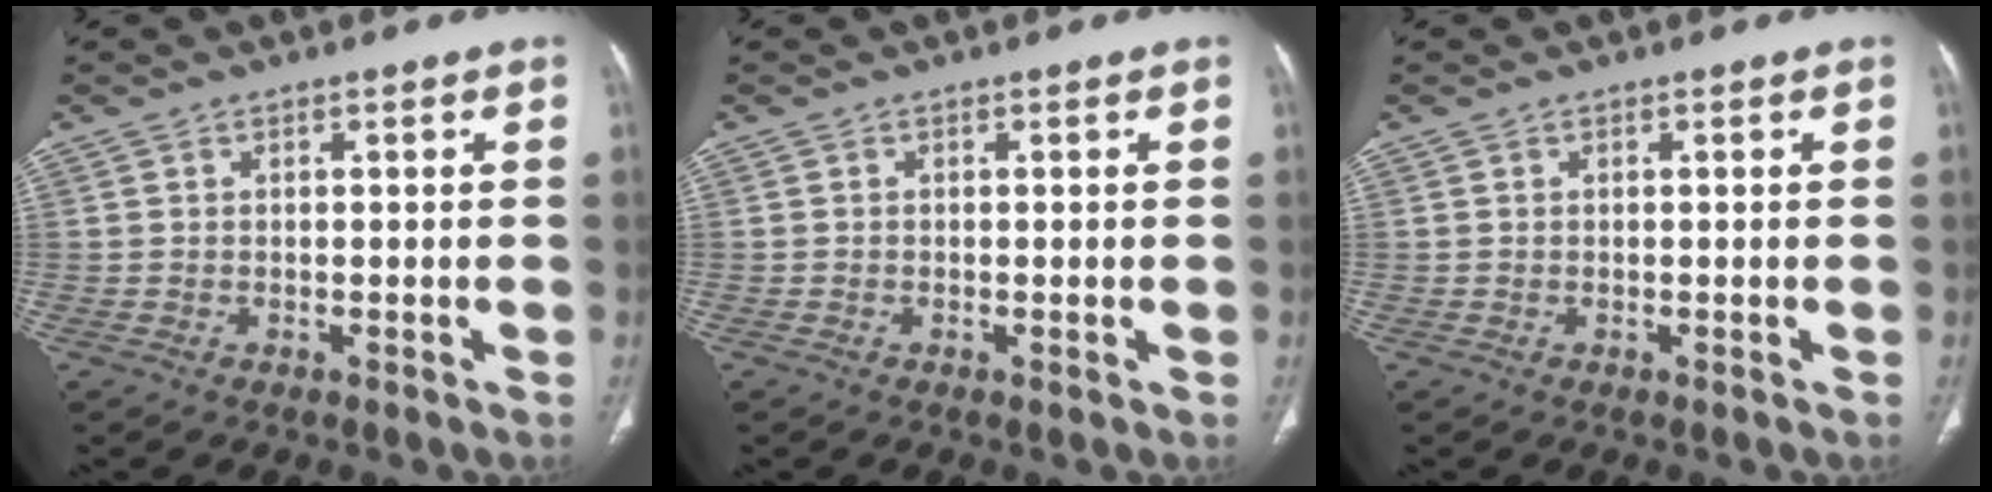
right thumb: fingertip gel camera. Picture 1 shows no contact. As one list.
[{"total": 0.0}, {"total": 0.0}]